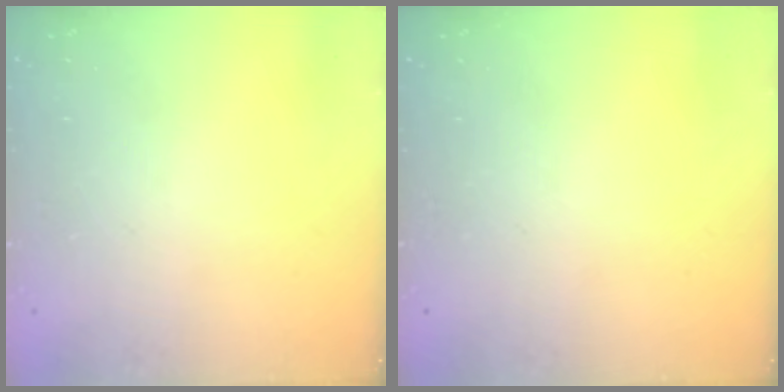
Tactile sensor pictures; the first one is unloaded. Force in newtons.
{"total": 0.0}